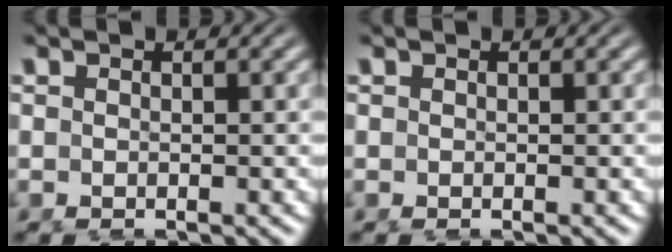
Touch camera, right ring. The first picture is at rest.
{"total": 0.0}